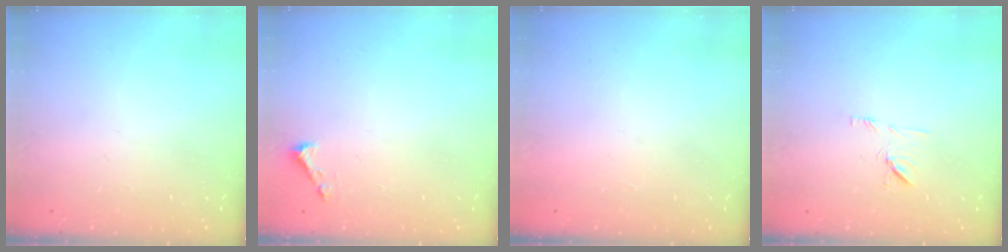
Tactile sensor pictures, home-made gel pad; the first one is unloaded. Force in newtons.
{"total": 1.6, "press": 1.6, "slide": 0.1}
{"total": 1.5, "press": 1.5, "slide": 0.1}
{"total": 7.5, "press": 7.4, "slide": 0.6}